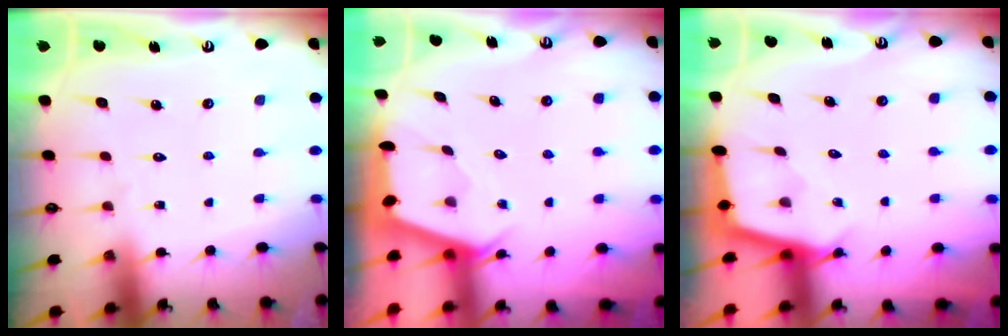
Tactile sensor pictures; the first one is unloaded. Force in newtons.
{"total": 2.1, "press": 2.1, "slide": 0.3}
{"total": 2.3, "press": 2.3, "slide": 0.1}